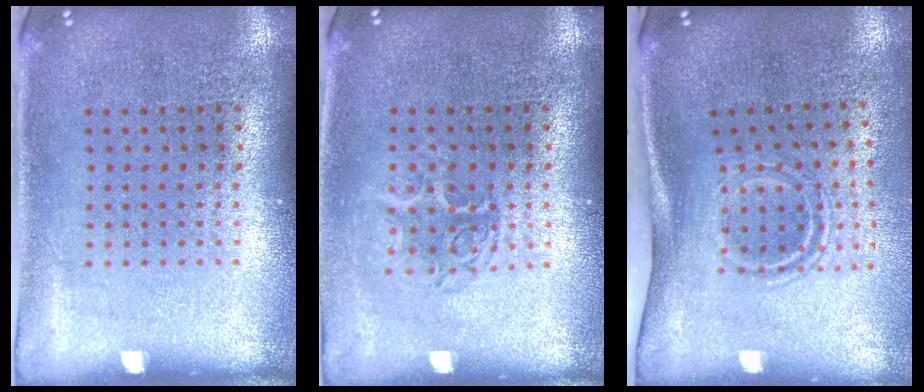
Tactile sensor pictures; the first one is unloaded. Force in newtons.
{"total": 1.3, "press": 1.1, "slide": 0.7}
{"total": 1.9, "press": 1.1, "slide": 1.5}